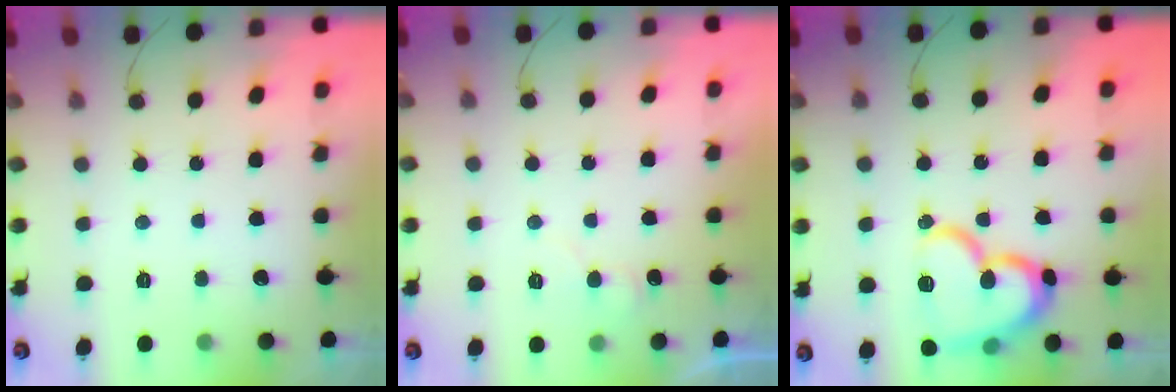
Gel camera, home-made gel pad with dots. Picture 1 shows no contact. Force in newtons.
{"total": 6.7, "press": 6.7, "slide": 0.5}
{"total": 18.2, "press": 18.1, "slide": 2.1}